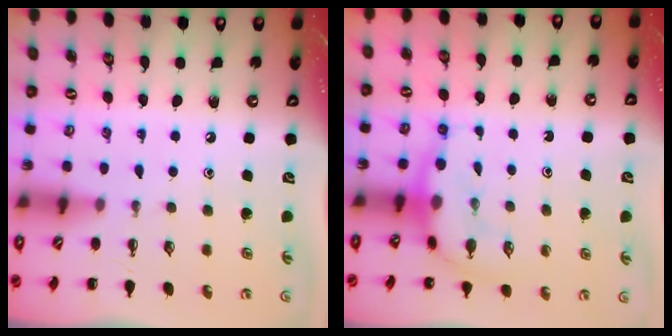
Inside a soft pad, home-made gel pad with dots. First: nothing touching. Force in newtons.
{"total": 7.4, "press": 7.4, "slide": 0.7}